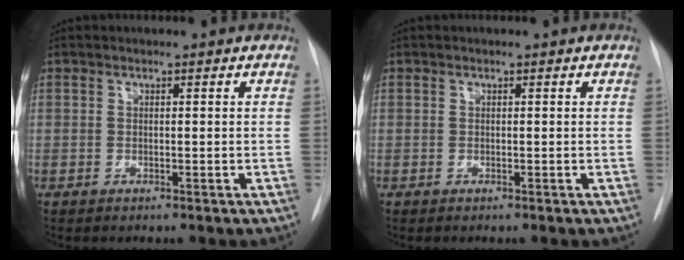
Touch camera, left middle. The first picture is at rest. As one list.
[{"total": 0.0}]